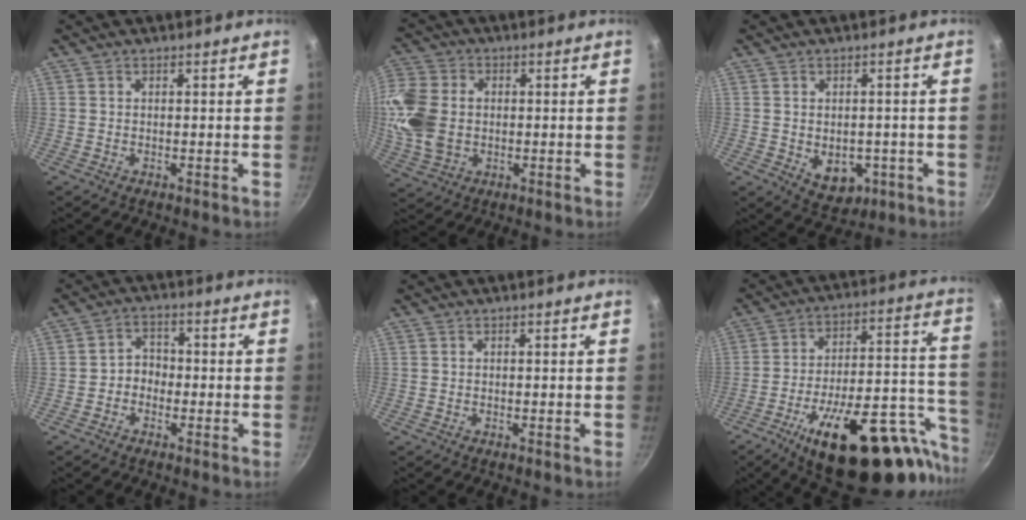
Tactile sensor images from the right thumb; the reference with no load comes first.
{"total": 13.0, "force": [0.0, 9.8, 8.6], "torque": [-0.172, 0.005, -0.005]}
{"total": 7.1, "force": [-1.7, 5.1, 4.7], "torque": [-0.041, -0.002, -0.010]}
{"total": 3.8, "force": [-1.3, 3.1, 1.7], "torque": [-0.001, 0.022, -0.031]}
{"total": 0.0}
{"total": 31.2, "force": [-17.7, 11.9, 22.8], "torque": [-0.265, 0.083, -0.251]}